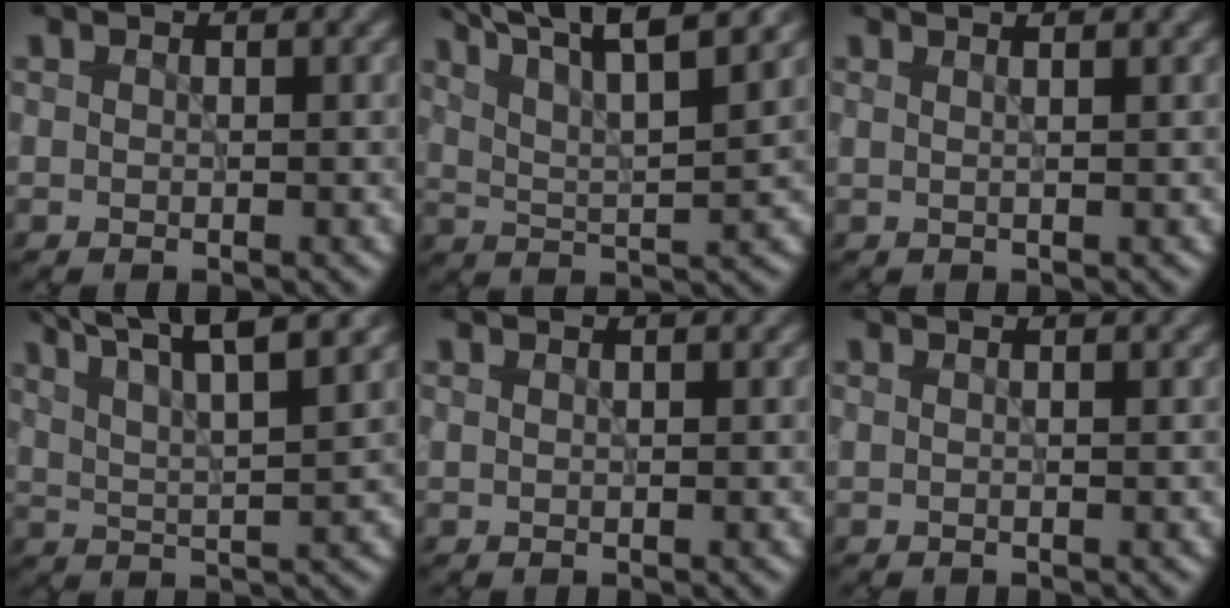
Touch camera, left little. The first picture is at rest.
{"total": 9.2, "force": [6.6, 2.2, 5.9], "torque": [-0.087, 0.019, 0.075]}
{"total": 3.1, "force": [1.7, 1.4, 2.2], "torque": [-0.010, 0.014, -0.012]}
{"total": 7.9, "force": [5.6, 1.6, 5.3], "torque": [-0.080, 0.018, 0.070]}
{"total": 0.6, "force": [0.4, 0.2, 0.4], "torque": [-0.003, 0.002, 0.003]}
{"total": 1.2, "force": [0.5, 0.5, 1.1], "torque": [-0.011, -0.006, -0.007]}